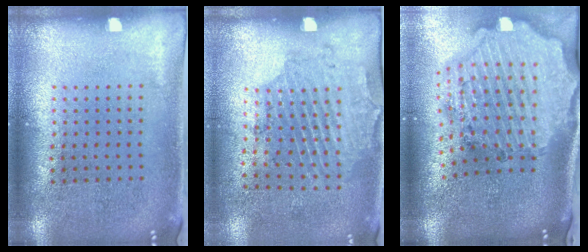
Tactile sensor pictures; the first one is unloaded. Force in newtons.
{"total": 1.8, "press": 1.2, "slide": 1.3}
{"total": 3.6, "press": 3.0, "slide": 1.9}